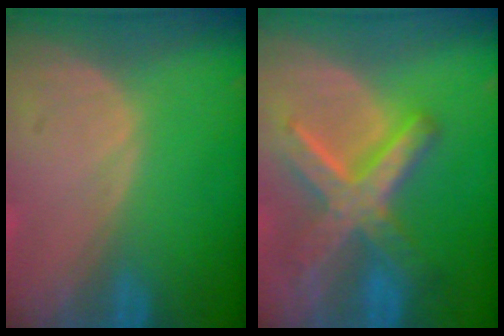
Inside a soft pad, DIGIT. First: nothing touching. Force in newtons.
{"total": 8.9, "press": 8.9, "slide": 0.7}